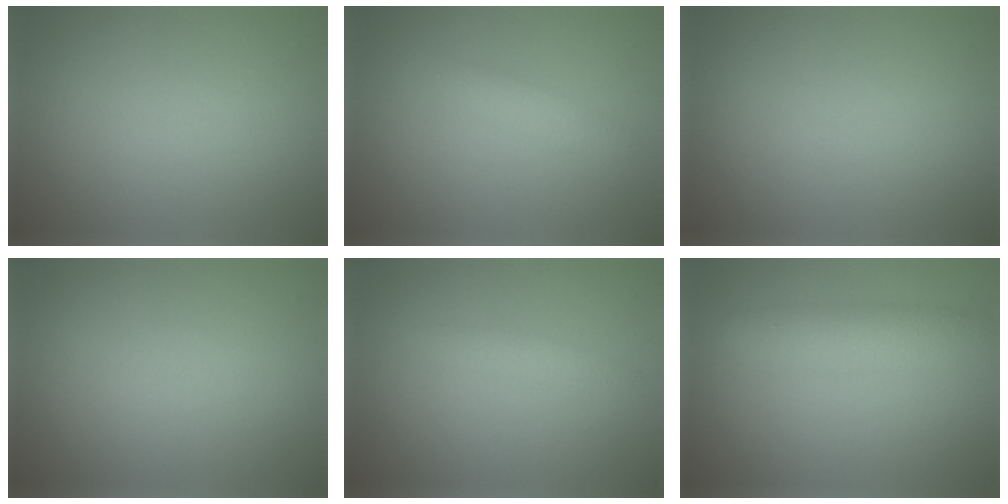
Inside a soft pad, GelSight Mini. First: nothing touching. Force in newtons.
{"total": 1.3, "press": 1.3, "slide": 0.0}
{"total": 0.0}
{"total": 0.0}
{"total": 1.2, "press": 1.2, "slide": 0.0}
{"total": 3.3, "press": 3.3, "slide": 0.1}